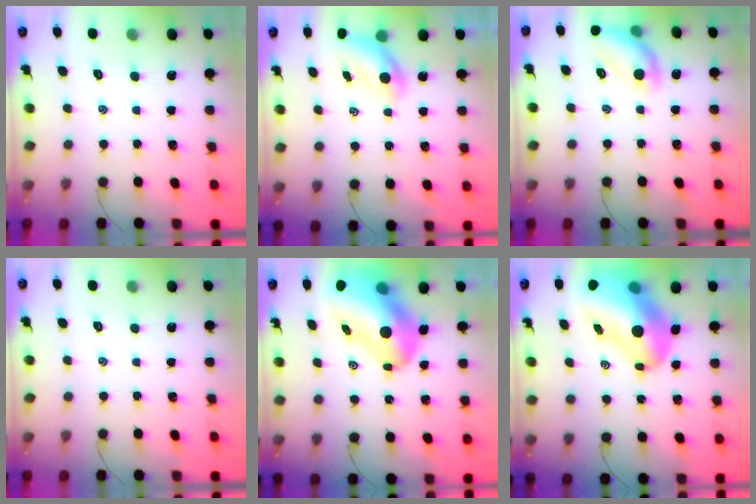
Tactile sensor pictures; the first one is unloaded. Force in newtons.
{"total": 4.8, "press": 4.8, "slide": 0.6}
{"total": 10.7, "press": 10.7, "slide": 0.5}
{"total": 0.0}
{"total": 15.9, "press": 15.1, "slide": 4.7}
{"total": 19.0, "press": 18.2, "slide": 5.6}